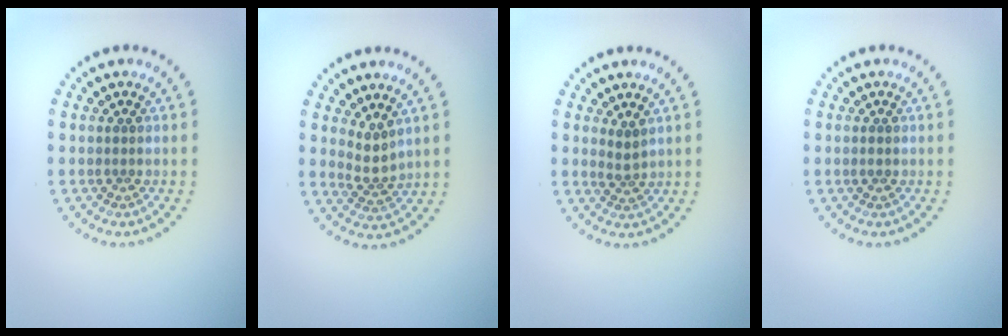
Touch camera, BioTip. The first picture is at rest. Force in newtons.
{"total": 2.2, "press": 1.5, "slide": 1.6}
{"total": 1.4, "press": 0.9, "slide": 1.1}
{"total": 0.8, "press": 0.8, "slide": 0.1}